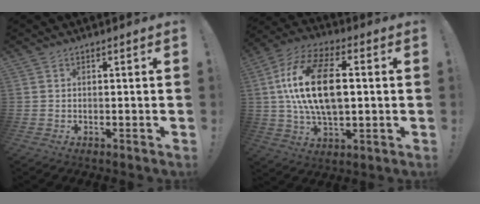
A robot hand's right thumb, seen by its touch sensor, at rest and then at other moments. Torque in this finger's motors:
{"motor_torque": [1.02, 3.02, 1.17, 0.91, 0.55]}